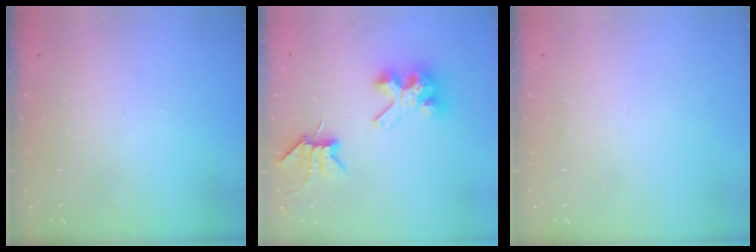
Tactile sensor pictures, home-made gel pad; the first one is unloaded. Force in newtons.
{"total": 8.1, "press": 8.1, "slide": 0.6}
{"total": 0.0}